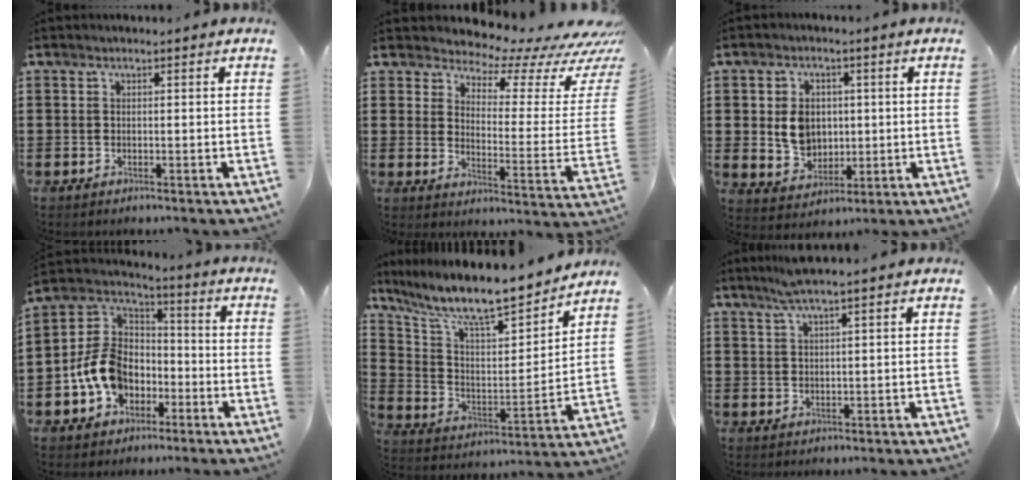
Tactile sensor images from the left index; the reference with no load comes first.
{"total": 5.4, "force": [5.0, 1.5, 1.3], "torque": [-0.031, -0.053, 0.080]}
{"total": 6.1, "force": [0.8, 5.1, 3.3], "torque": [-0.062, 0.007, 0.013]}
{"total": 10.8, "force": [-3.6, 8.4, 5.7], "torque": [-0.169, 0.012, -0.076]}
{"total": 10.4, "force": [9.2, 1.3, 4.6], "torque": [-0.125, -0.066, 0.152]}
{"total": 3.9, "force": [2.7, -0.4, 2.7], "torque": [-0.058, 0.002, 0.050]}